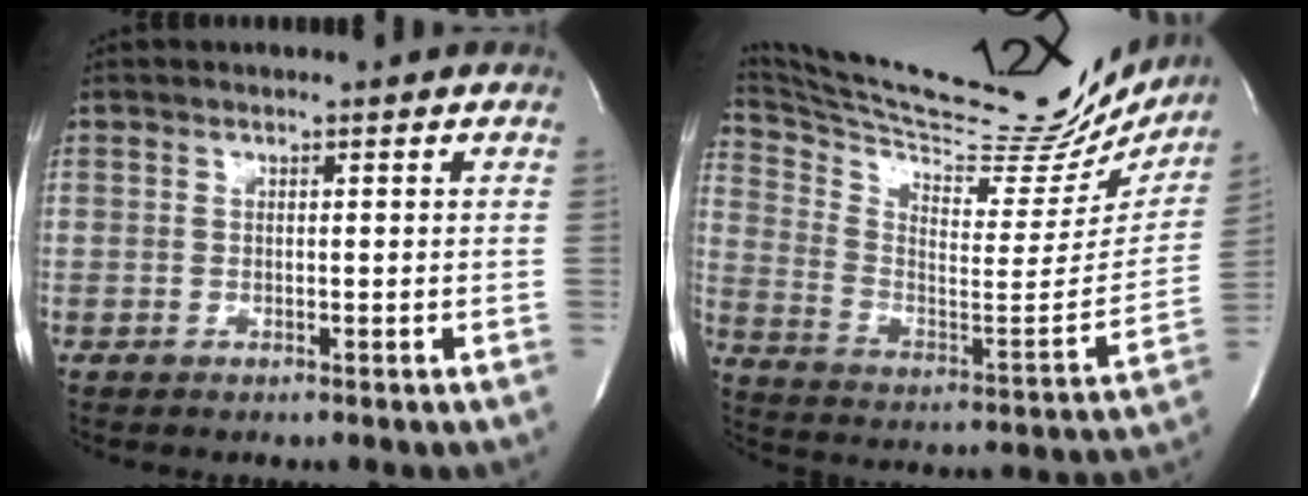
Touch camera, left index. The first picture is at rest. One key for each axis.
{"total": 31.2, "fx": 27.9, "fy": 5.8, "fz": 12.8, "tx": -0.221, "ty": -0.074, "tz": 0.383}